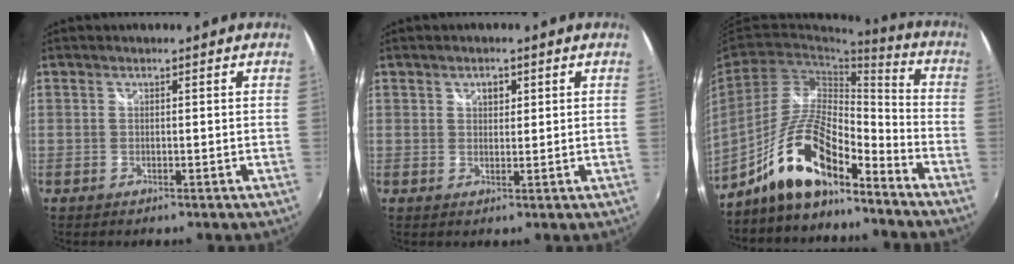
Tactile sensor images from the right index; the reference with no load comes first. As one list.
[{"total": 1.9, "force": [0.9, 1.4, 1.0], "torque": [-0.011, 0.005, 0.014]}, {"total": 14.7, "force": [-10.4, 4.2, 9.5], "torque": [-0.194, 0.003, -0.193]}]